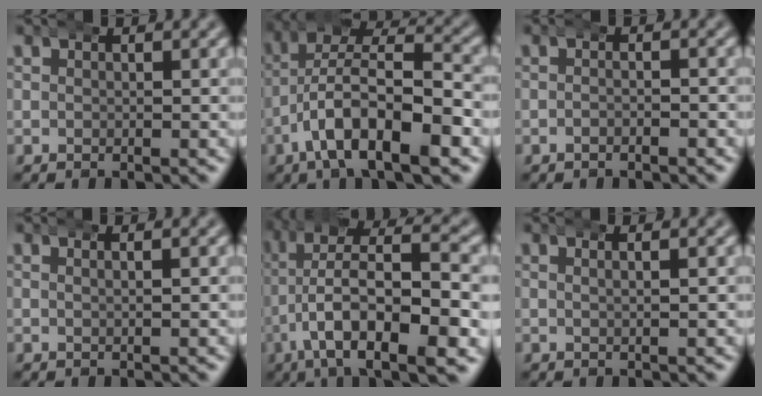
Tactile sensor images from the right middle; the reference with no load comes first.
{"total": 9.1, "force": [-2.3, 5.1, 7.2], "torque": [-0.124, -0.013, -0.041]}
{"total": 1.1, "force": [-0.8, 0.4, 0.6], "torque": [0.001, 0.007, -0.023]}
{"total": 1.3, "force": [0.5, 0.3, 1.1], "torque": [-0.012, 0.007, 0.003]}
{"total": 11.3, "force": [-2.8, 5.0, 9.8], "torque": [-0.168, -0.023, -0.036]}
{"total": 1.6, "force": [0.7, 0.3, 1.4], "torque": [-0.015, 0.009, 0.006]}